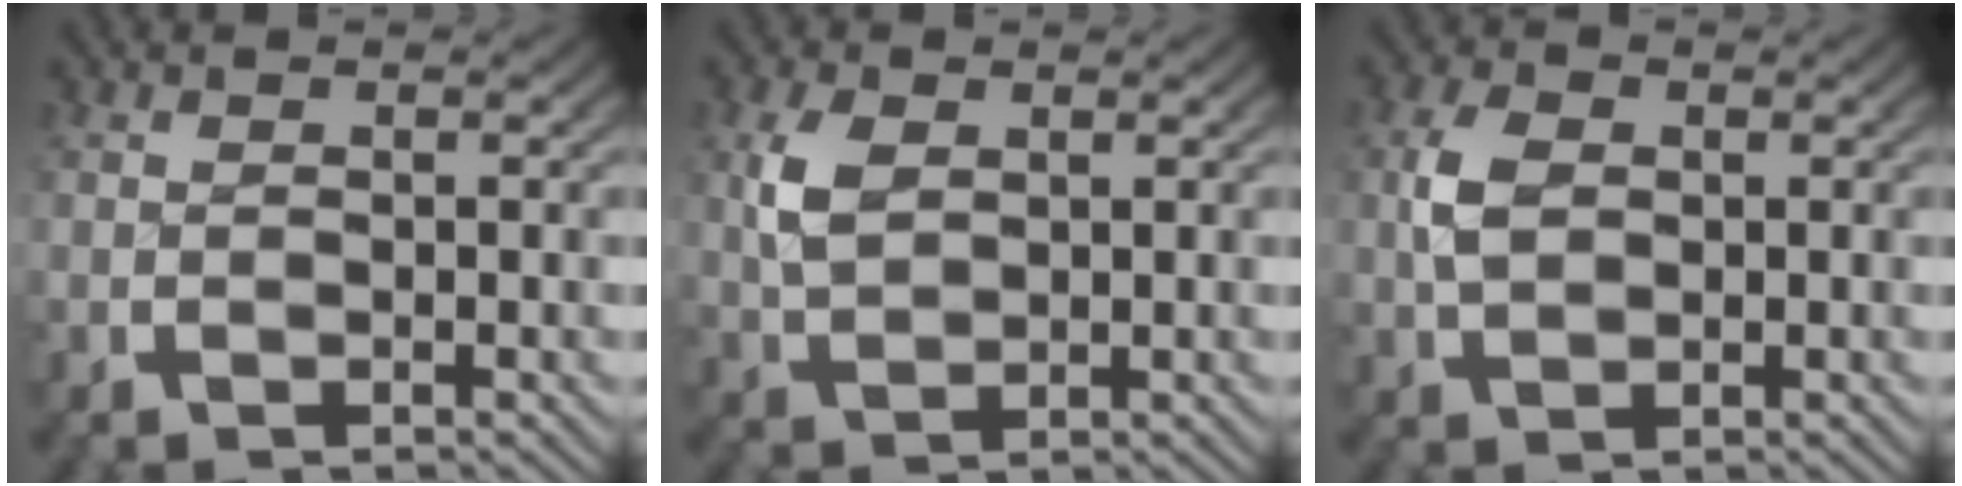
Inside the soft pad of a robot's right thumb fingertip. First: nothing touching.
{"total": 3.2, "force": [1.0, 2.2, 2.2], "torque": [-0.051, -0.007, 0.029]}
{"total": 3.2, "force": [0.4, 2.3, 2.1], "torque": [-0.051, -0.005, 0.013]}